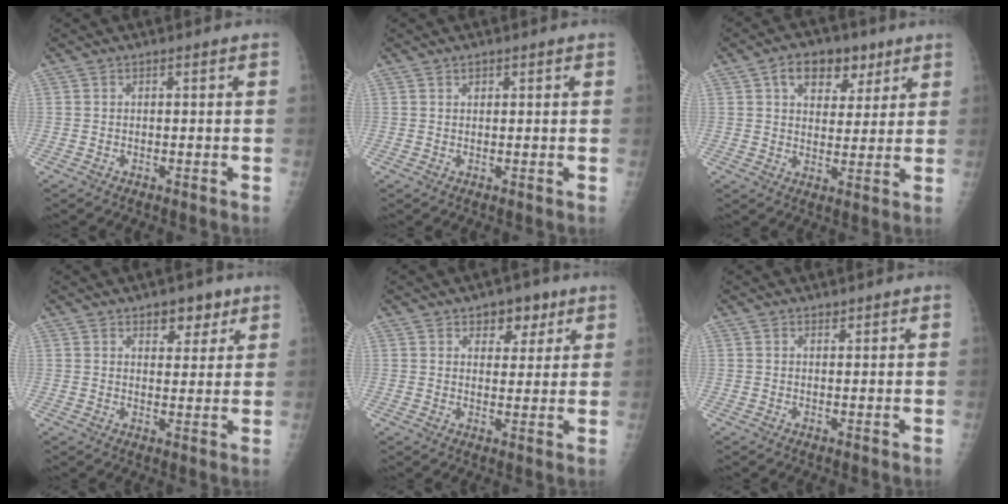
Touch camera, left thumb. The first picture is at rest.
{"total": 0.9, "force": [0.6, 0.6, 0.3], "torque": [0.000, -0.003, 0.008]}
{"total": 9.9, "force": [5.0, 6.5, 5.4], "torque": [-0.046, -0.011, 0.074]}
{"total": 5.3, "force": [3.2, 3.1, 2.8], "torque": [-0.007, -0.016, 0.044]}
{"total": 5.8, "force": [3.4, 3.9, 2.8], "torque": [-0.003, -0.014, 0.045]}
{"total": 0.6, "force": [0.5, 0.3, 0.0], "torque": [0.007, -0.004, 0.006]}